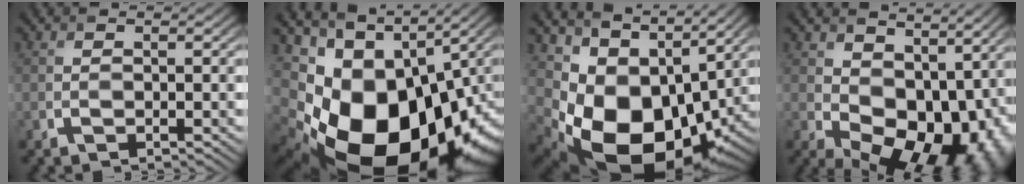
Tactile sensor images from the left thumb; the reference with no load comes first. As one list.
[{"total": 20.4, "force": [-4.7, 14.4, 13.7], "torque": [-0.245, -0.056, -0.049]}, {"total": 14.7, "force": [-0.9, 10.8, 9.9], "torque": [-0.186, -0.038, 0.012]}, {"total": 13.8, "force": [1.9, 9.4, 10.0], "torque": [-0.139, -0.025, 0.061]}]